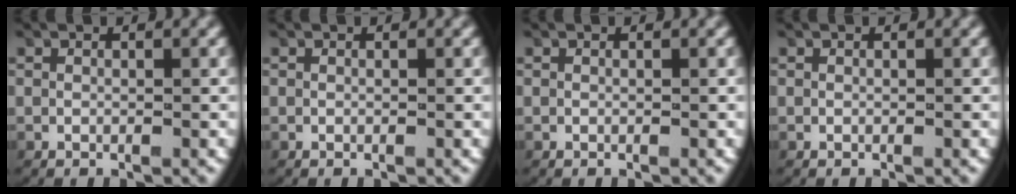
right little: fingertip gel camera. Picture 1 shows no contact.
{"total": 0.0}
{"total": 0.0}
{"total": 0.0}